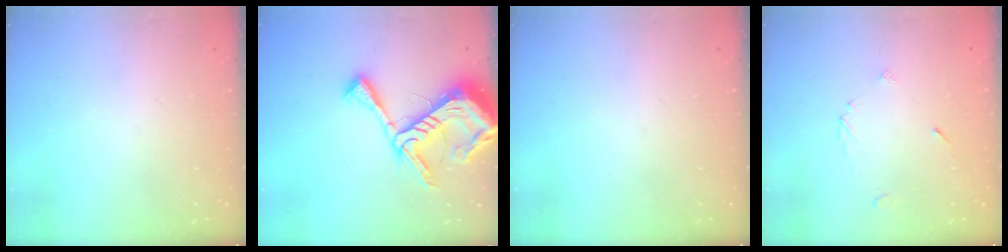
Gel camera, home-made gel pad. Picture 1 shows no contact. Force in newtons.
{"total": 18.3, "press": 18.3, "slide": 1.8}
{"total": 0.0}
{"total": 2.6, "press": 2.6, "slide": 0.2}